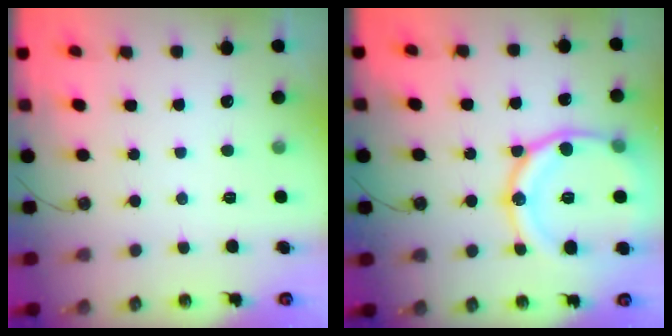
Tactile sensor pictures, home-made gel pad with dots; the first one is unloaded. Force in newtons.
{"total": 19.4, "press": 19.3, "slide": 2.2}